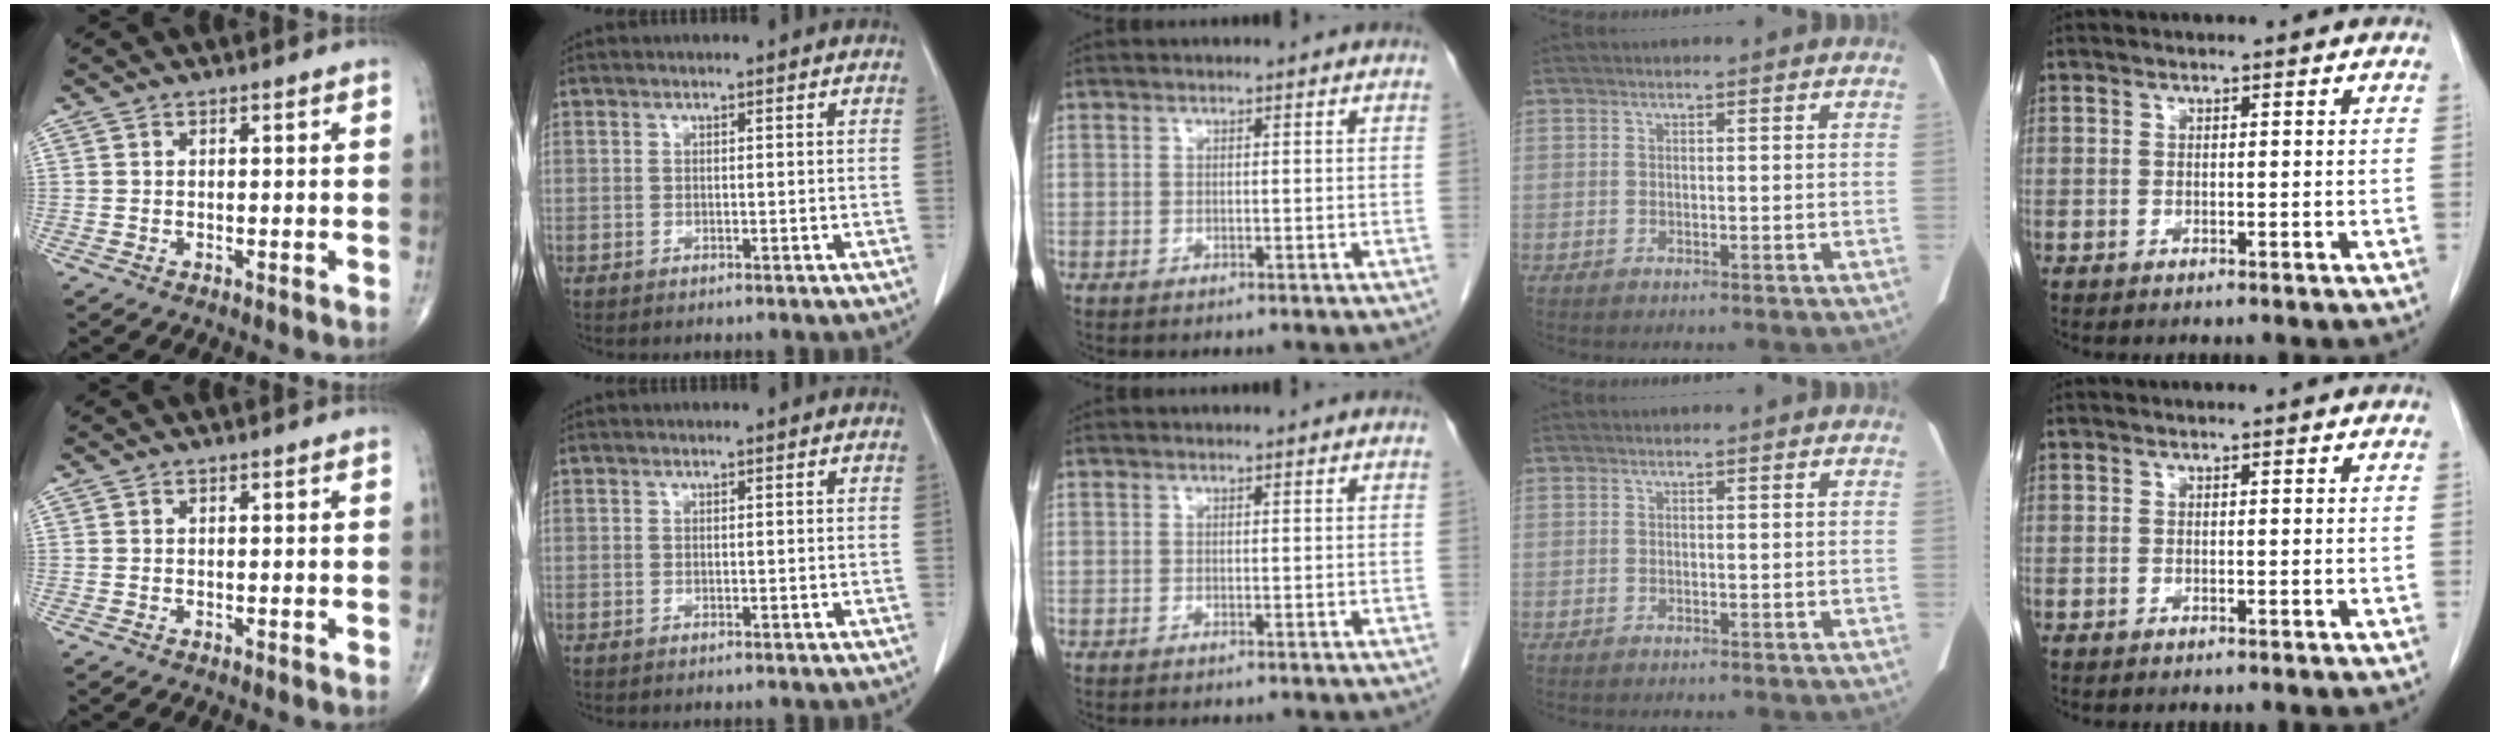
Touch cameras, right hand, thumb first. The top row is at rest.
{}